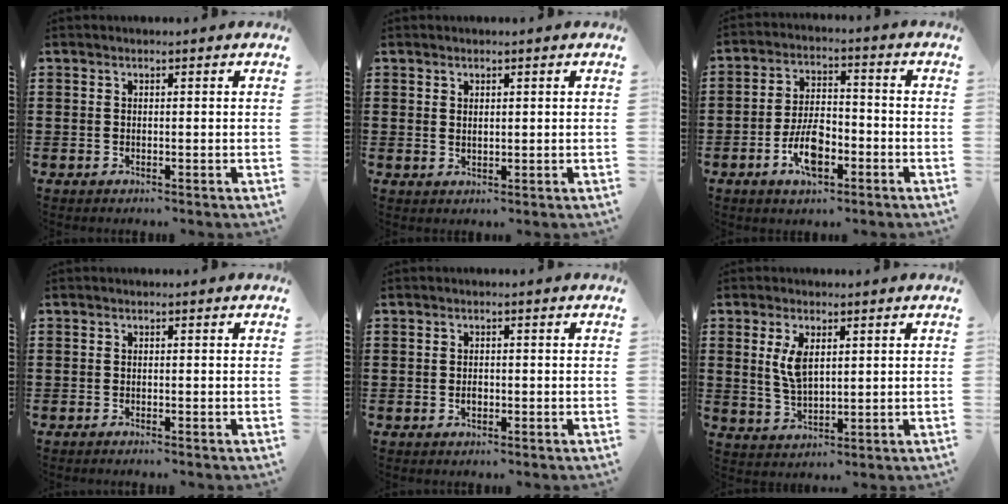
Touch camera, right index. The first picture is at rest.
{"total": 0.9, "force": [0.7, 0.5, 0.4], "torque": [-0.008, 0.003, 0.013]}
{"total": 7.8, "force": [-3.4, 3.5, 6.2], "torque": [-0.134, -0.001, -0.064]}
{"total": 0.6, "force": [-0.5, -0.1, 0.2], "torque": [-0.004, -0.002, -0.011]}
{"total": 1.3, "force": [-0.4, 0.6, 1.1], "torque": [-0.023, -0.003, -0.006]}
{"total": 5.0, "force": [1.5, 2.3, 4.1], "torque": [-0.088, 0.007, 0.026]}